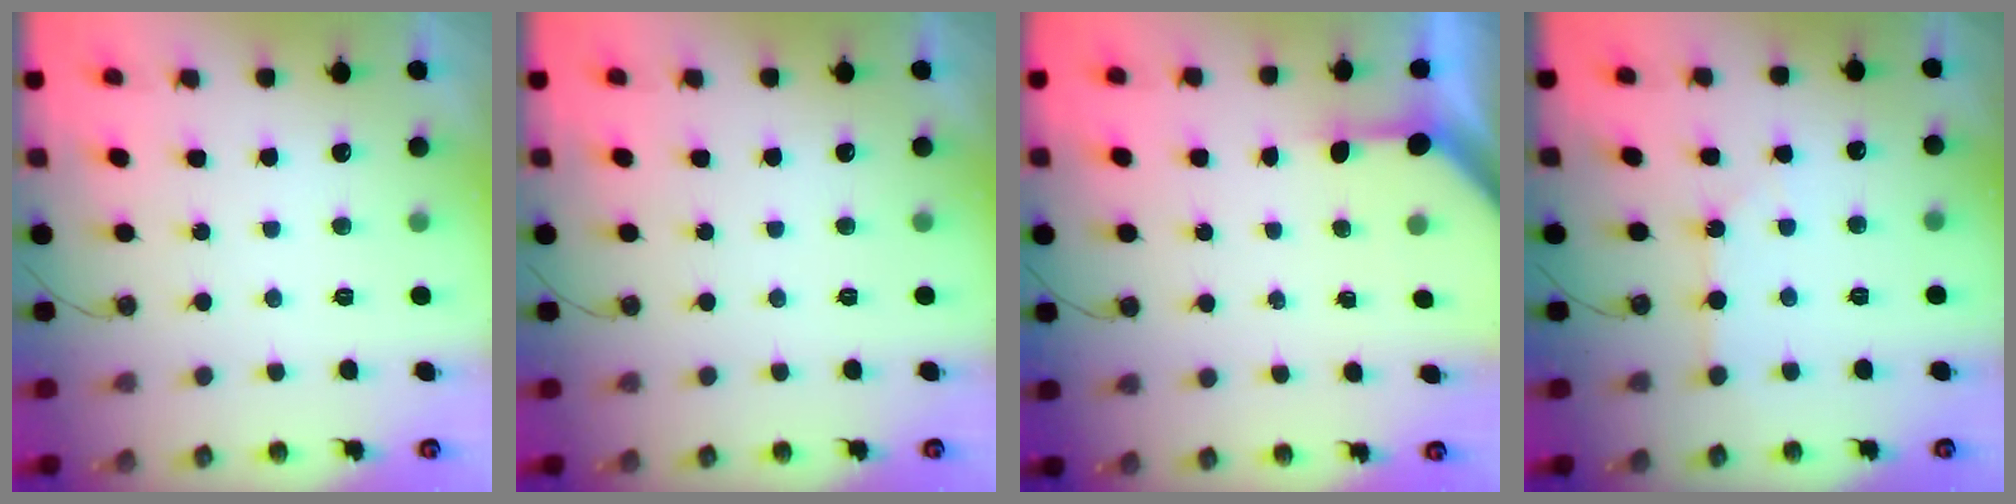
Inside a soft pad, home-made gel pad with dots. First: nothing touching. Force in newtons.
{"total": 0.0}
{"total": 3.0, "press": 3.0, "slide": 0.3}
{"total": 1.9, "press": 1.8, "slide": 0.4}